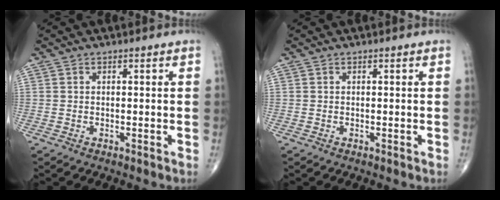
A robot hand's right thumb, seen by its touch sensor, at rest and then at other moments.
{"total": 0.0}